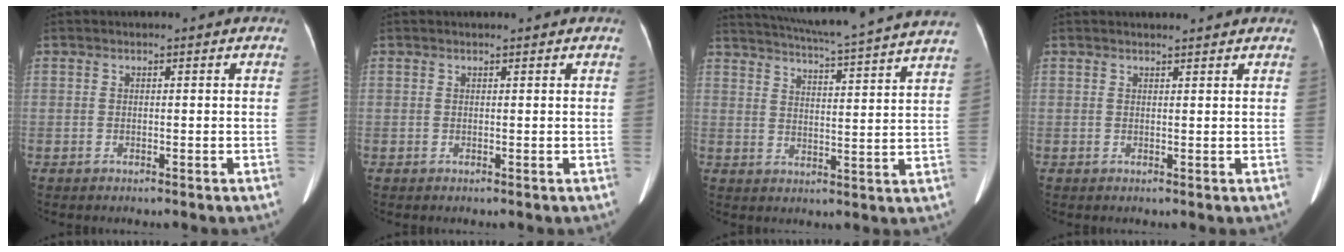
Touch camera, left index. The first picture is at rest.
{"total": 0.9, "force": [0.9, 0.0, 0.3], "torque": [-0.008, 0.008, 0.015]}
{"total": 24.1, "force": [22.0, -0.6, 9.7], "torque": [-0.164, -0.029, 0.281]}
{"total": 3.0, "force": [2.9, 0.2, 0.8], "torque": [-0.016, 0.012, 0.037]}